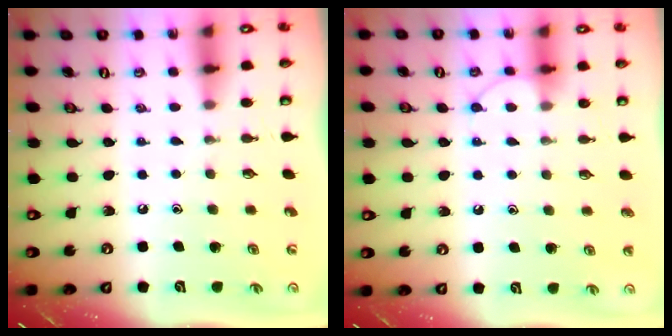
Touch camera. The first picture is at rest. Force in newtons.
{"total": 7.6, "press": 7.5, "slide": 0.6}